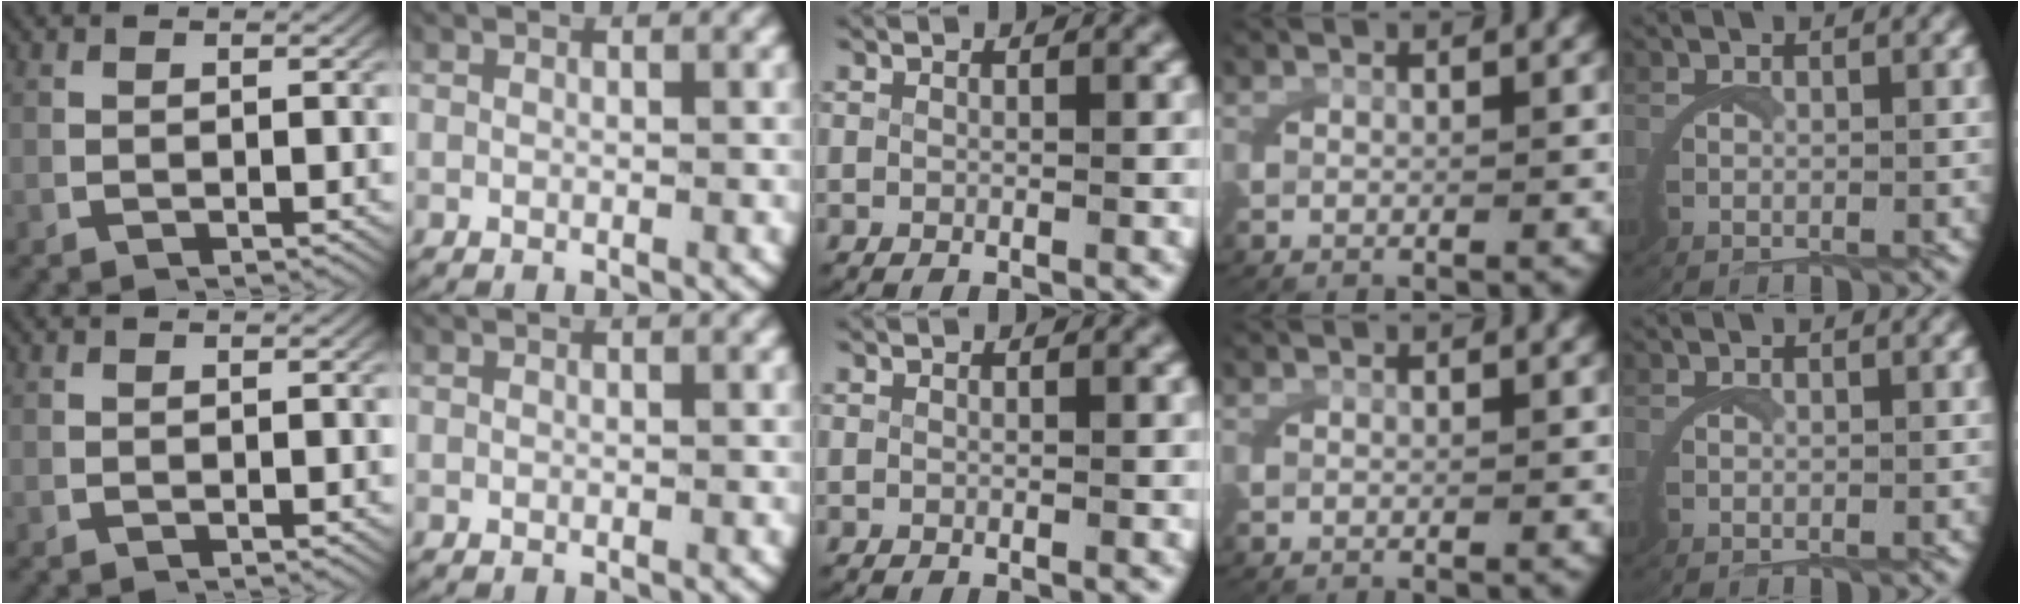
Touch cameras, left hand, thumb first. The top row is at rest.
{}